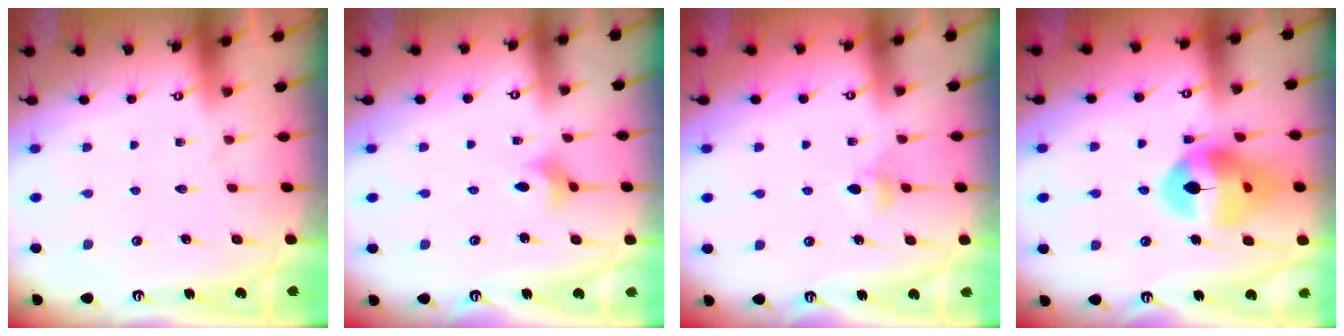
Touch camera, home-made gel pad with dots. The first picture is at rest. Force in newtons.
{"total": 2.6, "press": 2.6, "slide": 0.4}
{"total": 4.0, "press": 3.9, "slide": 0.8}
{"total": 16.6, "press": 16.5, "slide": 2.1}